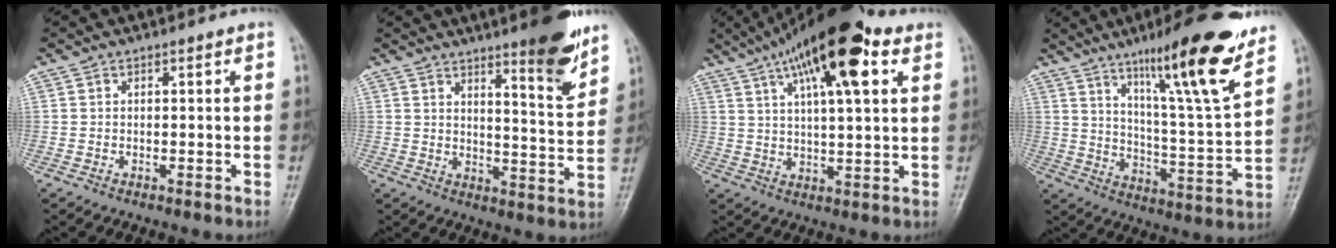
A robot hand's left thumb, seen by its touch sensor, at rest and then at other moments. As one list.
[{"total": 10.7, "force": [7.3, 1.6, 7.6], "torque": [-0.087, -0.056, 0.107]}, {"total": 18.9, "force": [9.2, 5.9, 15.4], "torque": [-0.238, -0.002, 0.147]}, {"total": 20.0, "force": [13.0, 2.3, 15.1], "torque": [-0.207, -0.072, 0.206]}]